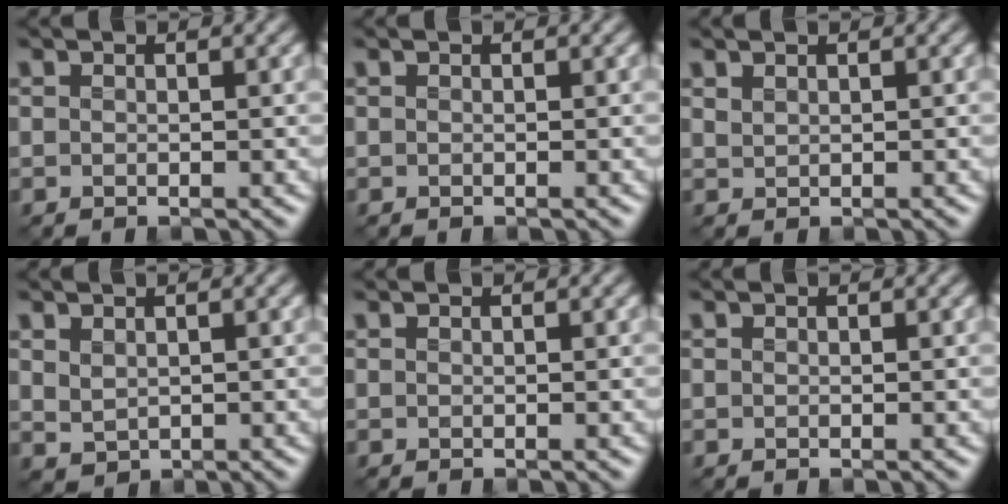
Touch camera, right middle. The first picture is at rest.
{"total": 0.0}
{"total": 0.6, "force": [0.6, 0.1, 0.2], "torque": [-0.010, -0.002, 0.015]}
{"total": 1.1, "force": [0.6, 0.8, 0.6], "torque": [-0.015, -0.004, 0.015]}
{"total": 0.0}
{"total": 0.0}